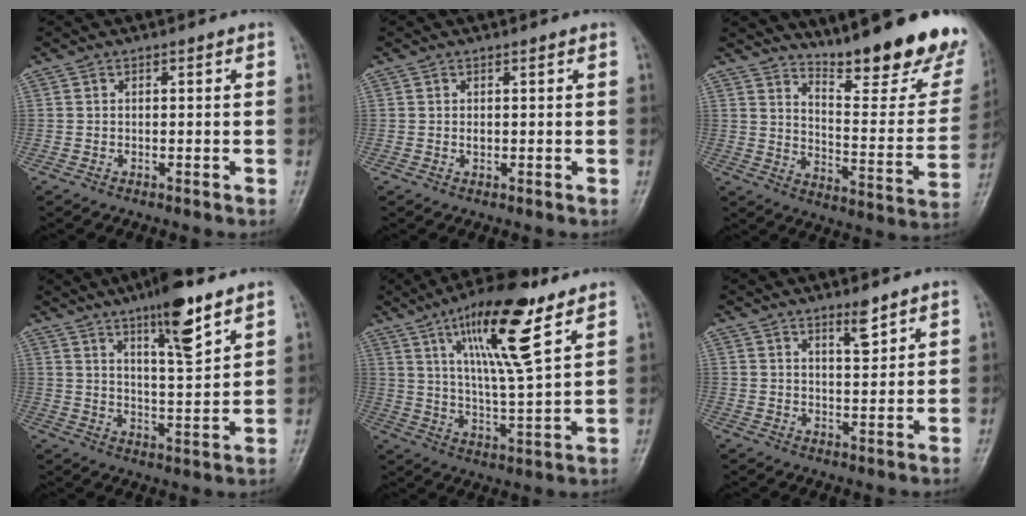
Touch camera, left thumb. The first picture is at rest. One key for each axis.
{"total": 0.8, "fx": 0.3, "fy": 0.4, "fz": 0.6, "tx": -0.009, "ty": -0.001, "tz": 0.006}
{"total": 23.5, "fx": 18.4, "fy": 5.6, "fz": 13.5, "tx": -0.153, "ty": -0.139, "tz": 0.254}
{"total": 11.6, "fx": 7.3, "fy": 2.3, "fz": 8.7, "tx": -0.129, "ty": -0.043, "tz": 0.119}
{"total": 16.9, "fx": 9.1, "fy": 3.8, "fz": 13.7, "tx": -0.222, "ty": -0.042, "tz": 0.160}
{"total": 3.8, "fx": 2.7, "fy": 0.9, "fz": 2.6, "tx": -0.036, "ty": -0.023, "tz": 0.047}